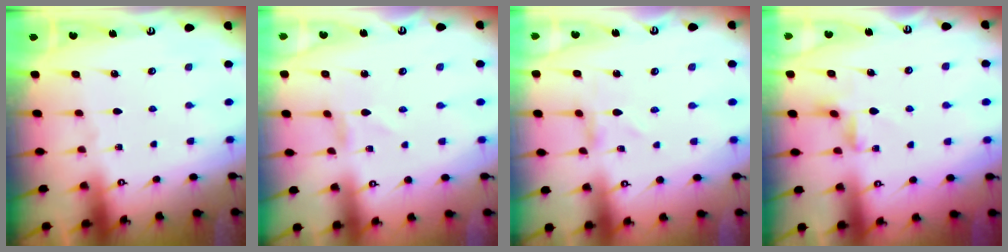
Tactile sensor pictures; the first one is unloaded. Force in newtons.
{"total": 0.7, "press": 0.7, "slide": 0.2}
{"total": 0.7, "press": 0.7, "slide": 0.1}
{"total": 2.3, "press": 2.3, "slide": 0.5}